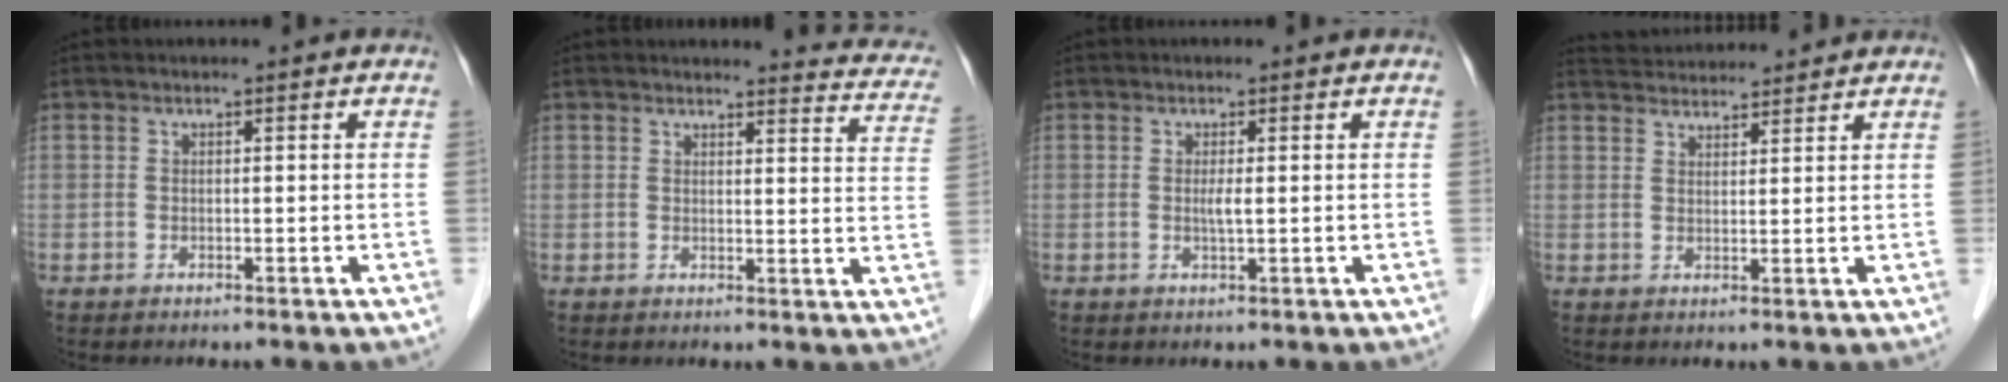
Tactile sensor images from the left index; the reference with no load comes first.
{"total": 9.7, "force": [9.3, 1.4, 2.0], "torque": [0.004, -0.053, 0.071]}
{"total": 1.4, "force": [0.1, -0.1, 1.4], "torque": [-0.032, -0.001, 0.002]}
{"total": 7.8, "force": [7.7, 0.8, 1.4], "torque": [-0.027, 0.033, 0.115]}